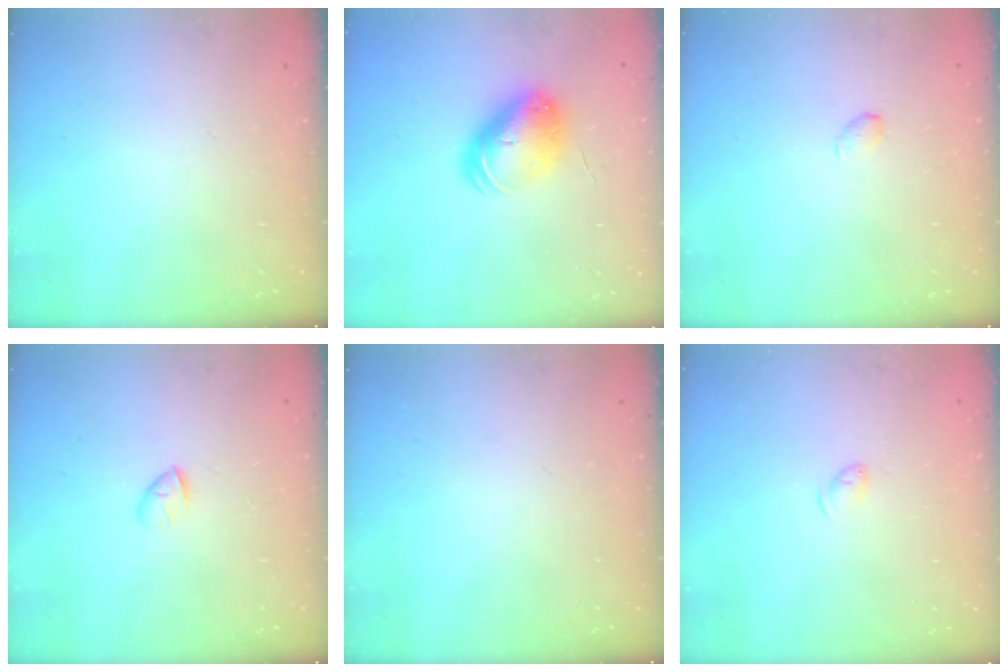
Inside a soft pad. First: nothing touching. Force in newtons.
{"total": 9.2, "press": 9.1, "slide": 1.4}
{"total": 3.1, "press": 3.0, "slide": 0.4}
{"total": 2.6, "press": 2.5, "slide": 0.8}
{"total": 0.0}
{"total": 3.8, "press": 3.8, "slide": 0.6}